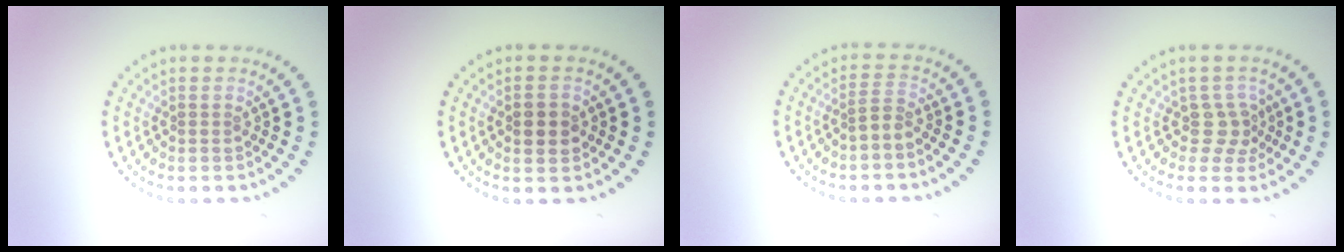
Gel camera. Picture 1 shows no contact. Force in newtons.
{"total": 2.3, "press": 2.3, "slide": 0.2}
{"total": 1.5, "press": 1.1, "slide": 1.1}
{"total": 2.2, "press": 1.6, "slide": 1.6}